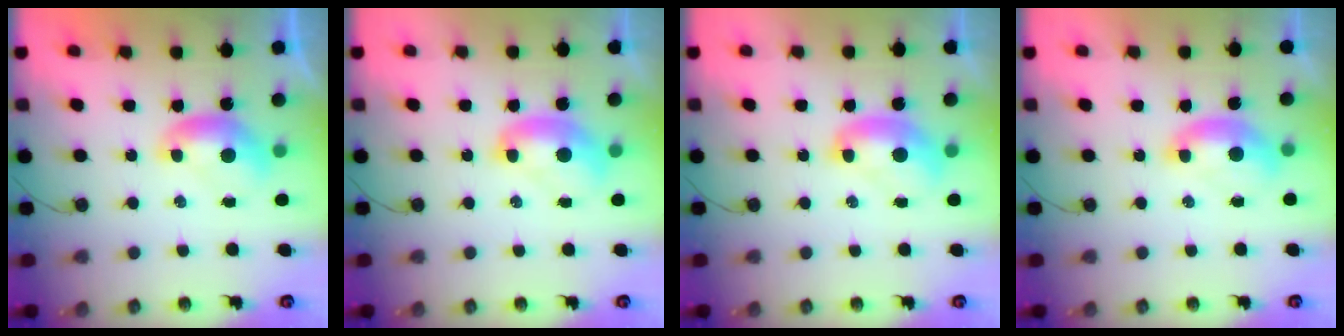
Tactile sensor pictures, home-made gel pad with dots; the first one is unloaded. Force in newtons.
{"total": 2.0, "press": 2.0, "slide": 0.0}
{"total": 2.0, "press": 2.0, "slide": 0.0}
{"total": 1.5, "press": 1.4, "slide": 0.6}